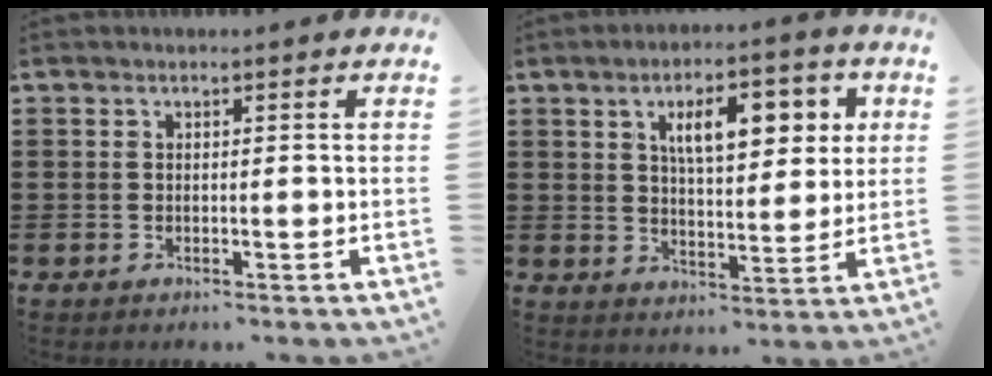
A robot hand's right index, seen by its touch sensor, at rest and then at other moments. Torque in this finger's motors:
{"motor_torque": [0.94, 0.23, 0.34, 0.17]}